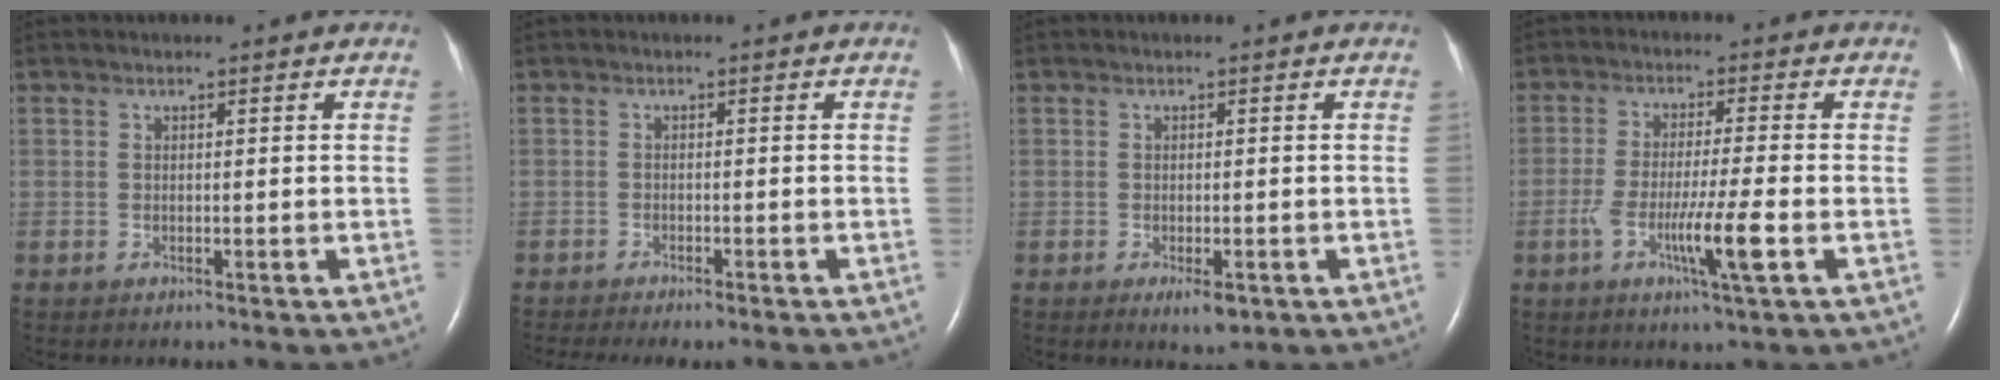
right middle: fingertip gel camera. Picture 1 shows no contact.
{"total": 8.1, "force": [-7.0, 1.0, 4.0], "torque": [-0.048, -0.008, -0.098]}
{"total": 2.5, "force": [-1.2, 0.8, 2.1], "torque": [-0.031, -0.002, -0.013]}
{"total": 7.7, "force": [-2.6, -0.5, 7.2], "torque": [-0.133, -0.017, -0.049]}